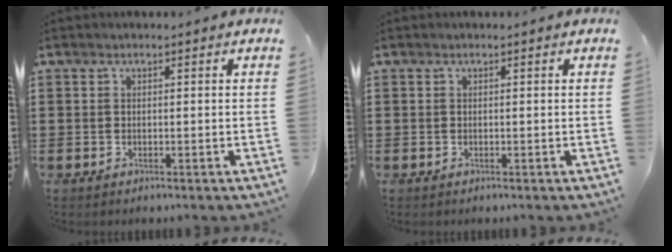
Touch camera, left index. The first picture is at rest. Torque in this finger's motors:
{"motor_torque": [0.00, 0.00, 0.00, -0.01]}